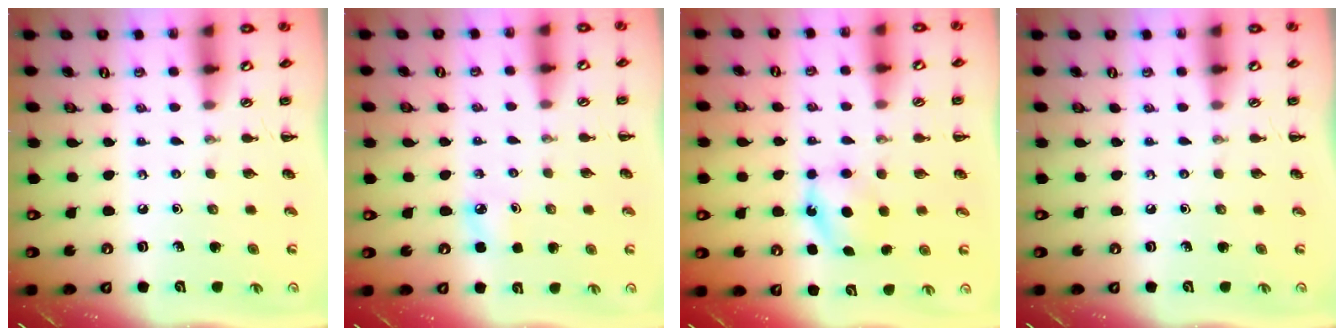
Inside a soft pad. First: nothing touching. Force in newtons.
{"total": 3.8, "press": 3.6, "slide": 1.1}
{"total": 6.1, "press": 5.9, "slide": 1.8}
{"total": 0.0}